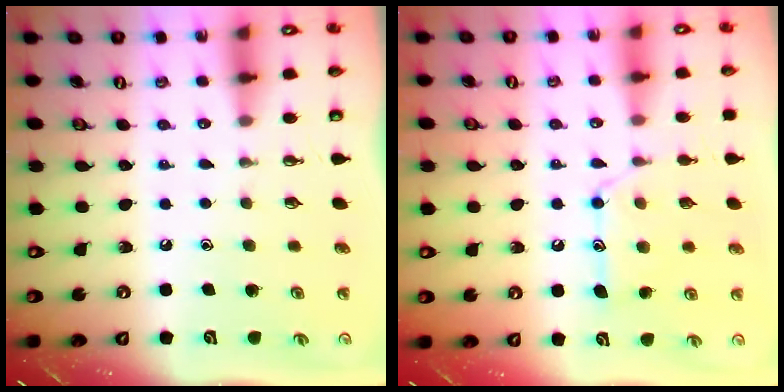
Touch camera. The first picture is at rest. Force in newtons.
{"total": 12.9, "press": 12.9, "slide": 1.0}